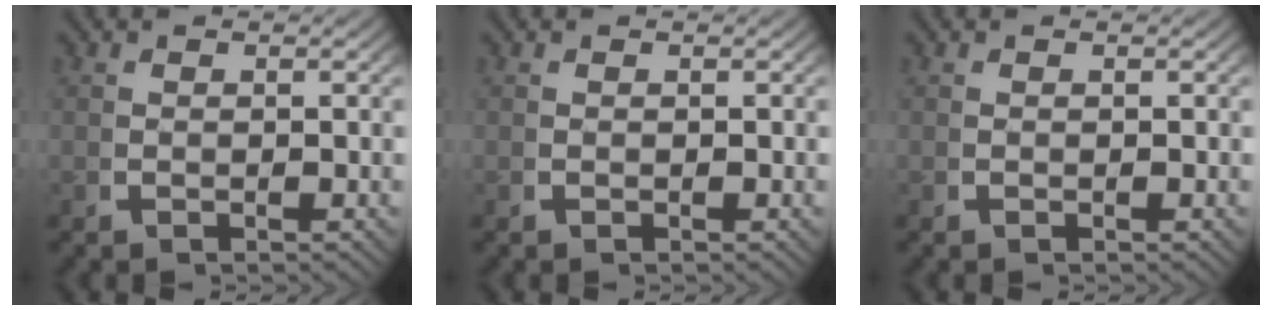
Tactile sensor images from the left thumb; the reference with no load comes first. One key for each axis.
{"total": 0.0}
{"total": 0.6, "fx": 0.2, "fy": -0.5, "fz": -0.2, "tx": 0.007, "ty": -0.001, "tz": 0.005}